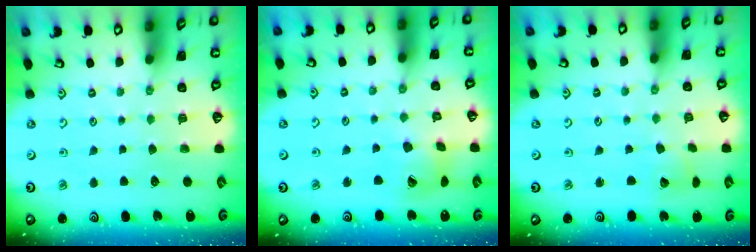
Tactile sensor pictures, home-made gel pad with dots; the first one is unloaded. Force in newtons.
{"total": 11.8, "press": 11.7, "slide": 1.5}
{"total": 3.0, "press": 2.9, "slide": 0.4}